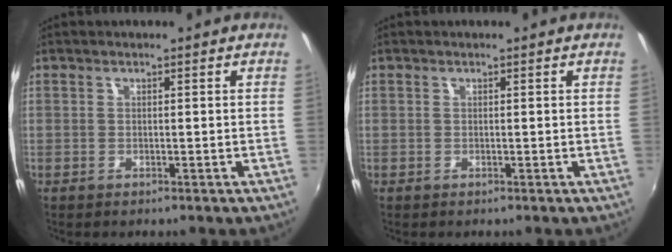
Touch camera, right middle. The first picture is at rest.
{"total": 0.0}